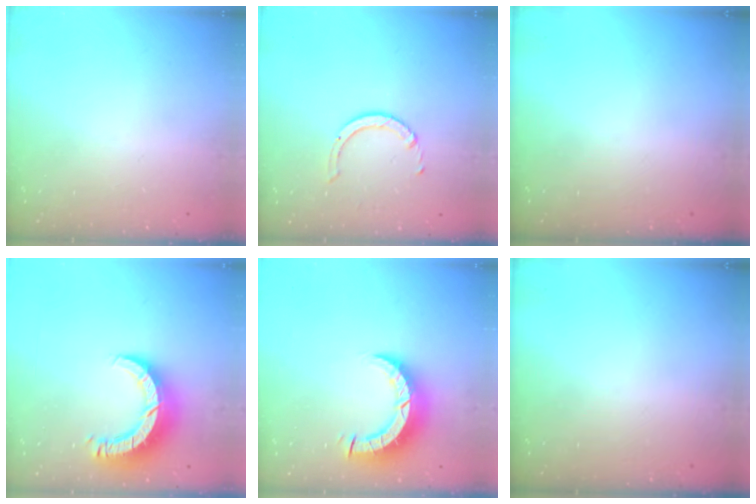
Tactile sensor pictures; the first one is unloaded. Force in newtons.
{"total": 2.3, "press": 2.3, "slide": 0.3}
{"total": 0.0}
{"total": 11.0, "press": 11.0, "slide": 1.0}
{"total": 8.6, "press": 8.5, "slide": 0.9}
{"total": 0.0}